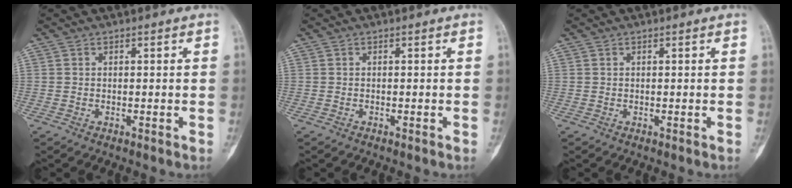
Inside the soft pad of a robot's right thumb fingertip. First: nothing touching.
{"total": 0.0}
{"total": 0.0}